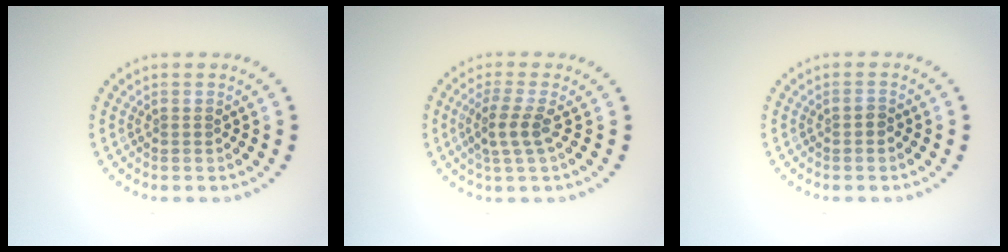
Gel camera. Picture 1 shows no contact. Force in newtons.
{"total": 2.4, "press": 2.1, "slide": 1.2}
{"total": 0.8, "press": 0.8, "slide": 0.1}